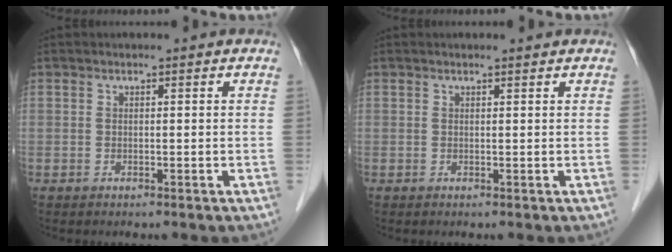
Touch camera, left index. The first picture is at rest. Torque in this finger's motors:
{"motor_torque": [0.16, -0.11, -0.02, 0.01]}